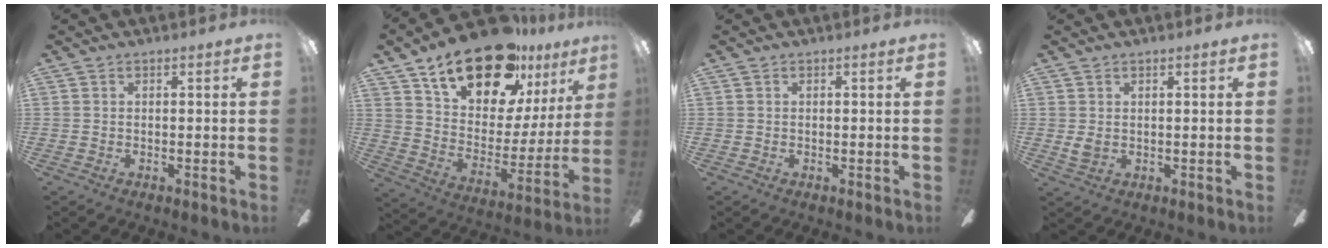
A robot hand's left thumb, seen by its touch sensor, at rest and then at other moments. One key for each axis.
{"total": 22.8, "fx": 16.7, "fy": 10.2, "fz": 11.7, "tx": -0.198, "ty": -0.102, "tz": 0.294}
{"total": 0.0}
{"total": 2.4, "fx": 0.6, "fy": 1.6, "fz": 1.7, "tx": -0.025, "ty": 0.002, "tz": 0.010}